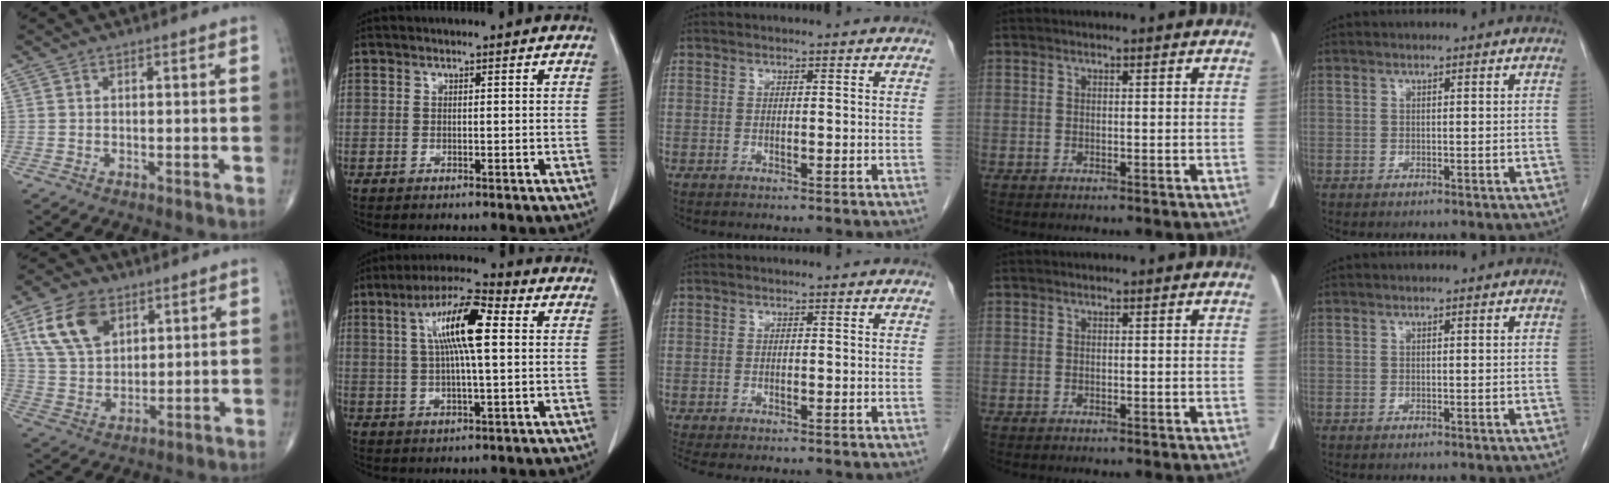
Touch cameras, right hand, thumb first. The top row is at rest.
{"thumb": {"total": 12.7, "force": [5.7, 8.2, 7.8], "torque": [-0.129, -0.016, 0.114]}, "index": {"total": 11.2, "force": [2.7, 1.8, 10.8], "torque": [-0.200, 0.020, 0.043]}, "middle": {"total": 1.6, "force": [-1.4, 0.4, 0.7], "torque": [-0.012, -0.006, -0.020]}}